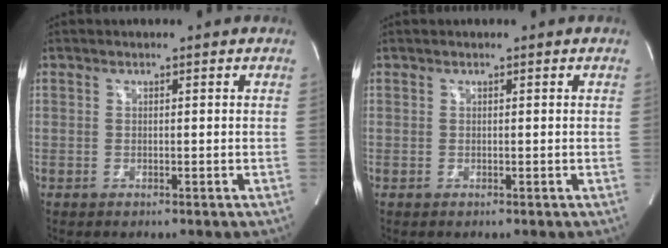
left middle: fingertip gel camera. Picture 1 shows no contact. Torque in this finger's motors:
{"motor_torque": [0.07, 0.06, -0.07, 0.00]}